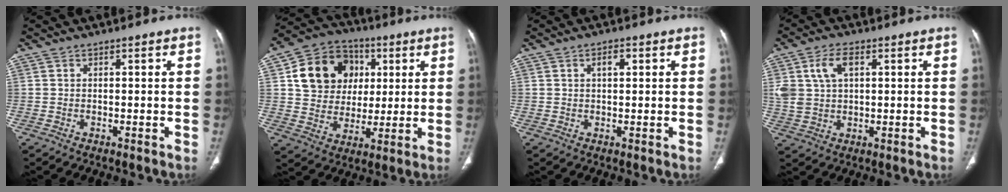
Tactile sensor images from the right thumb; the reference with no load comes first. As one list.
[{"total": 15.9, "force": [4.3, 13.4, 7.4], "torque": [-0.096, 0.006, 0.075]}, {"total": 2.3, "force": [0.8, 1.1, 1.8], "torque": [-0.029, 0.001, 0.015]}, {"total": 7.7, "force": [2.6, 4.6, 5.6], "torque": [-0.112, 0.002, 0.055]}]